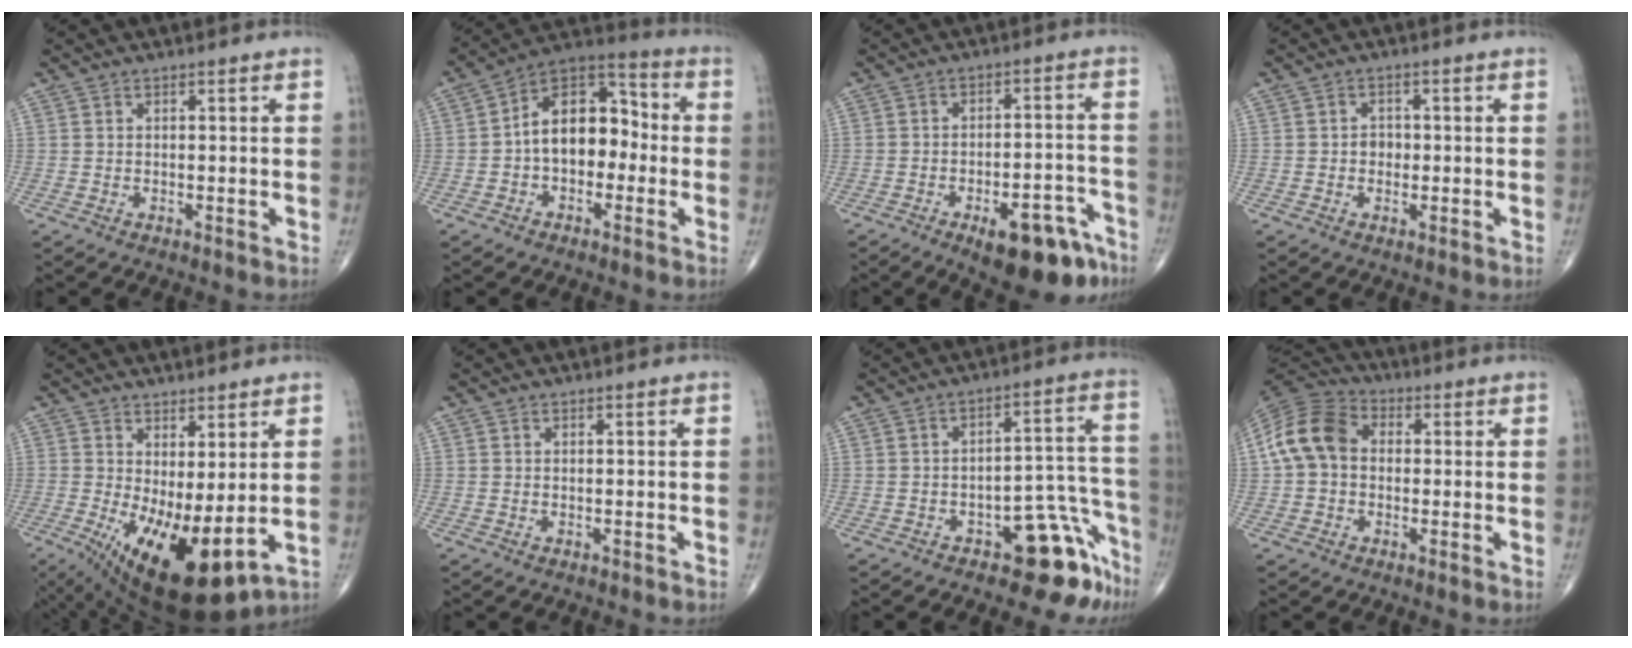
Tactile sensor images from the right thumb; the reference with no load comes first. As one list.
[{"total": 13.3, "force": [-1.2, 8.8, 10.0], "torque": [-0.125, 0.048, -0.037]}, {"total": 14.3, "force": [-8.8, 5.7, 9.7], "torque": [-0.098, 0.063, -0.117]}, {"total": 2.4, "force": [-0.3, 2.0, 1.3], "torque": [-0.007, 0.006, -0.007]}, {"total": 14.2, "force": [-1.2, 5.4, 13.1], "torque": [-0.224, -0.028, 0.004]}, {"total": 0.0}, {"total": 12.7, "force": [-8.6, 5.8, 7.3], "torque": [-0.022, 0.120, -0.121]}, {"total": 11.3, "force": [0.7, 8.8, 7.1], "torque": [-0.131, 0.032, -0.002]}]